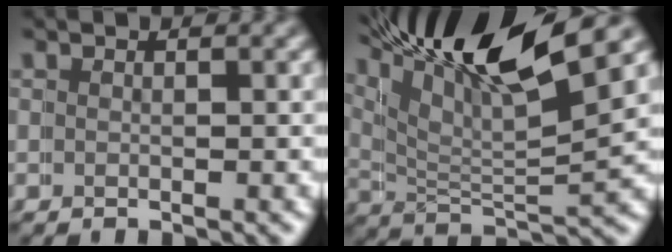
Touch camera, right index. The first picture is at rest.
{"total": 12.0, "force": [7.1, 4.6, 8.6], "torque": [-0.158, 0.017, 0.110]}